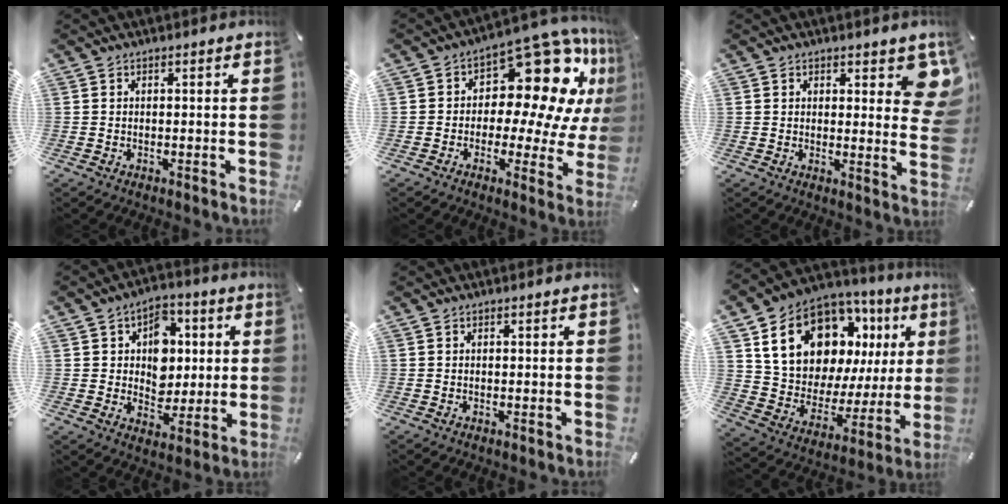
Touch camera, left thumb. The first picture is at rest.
{"total": 18.7, "force": [7.9, 10.3, 13.4], "torque": [-0.185, -0.070, 0.131]}
{"total": 6.9, "force": [3.6, 3.5, 4.8], "torque": [-0.042, -0.022, 0.057]}
{"total": 10.4, "force": [1.5, 8.9, 5.0], "torque": [-0.062, 0.000, 0.028]}
{"total": 0.0}
{"total": 19.5, "force": [10.6, 12.8, 10.2], "torque": [-0.174, -0.058, 0.195]}